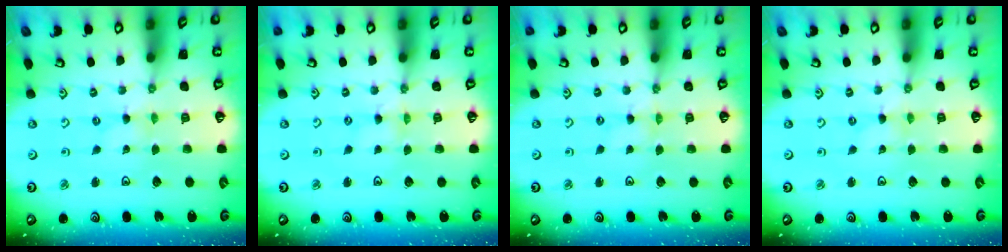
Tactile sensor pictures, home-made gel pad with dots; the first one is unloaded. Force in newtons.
{"total": 0.0}
{"total": 0.0}
{"total": 0.0}